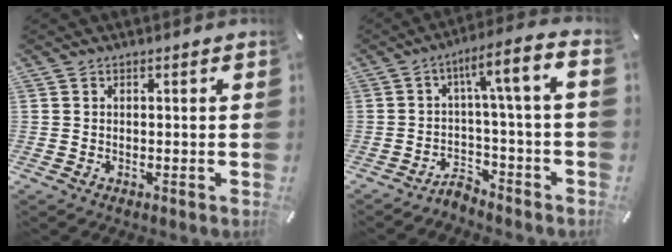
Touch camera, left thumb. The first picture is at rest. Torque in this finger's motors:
{"motor_torque": [0.24, 0.52, 0.19, 0.11, 0.27]}